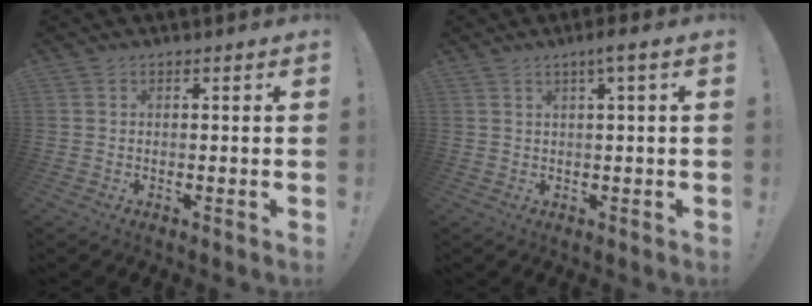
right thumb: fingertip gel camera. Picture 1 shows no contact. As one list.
[{"total": 3.7, "force": [1.5, -0.1, 3.4], "torque": [-0.054, -0.005, 0.019]}]